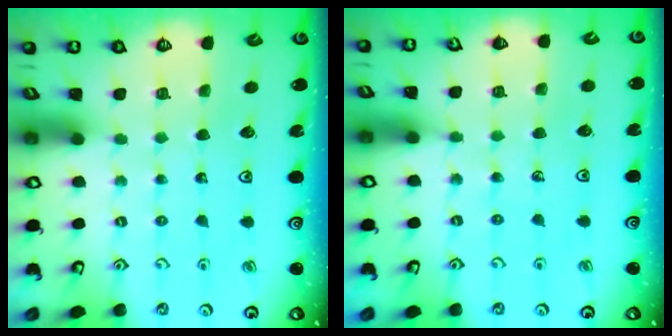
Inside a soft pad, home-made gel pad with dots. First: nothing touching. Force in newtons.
{"total": 4.5, "press": 4.4, "slide": 1.0}